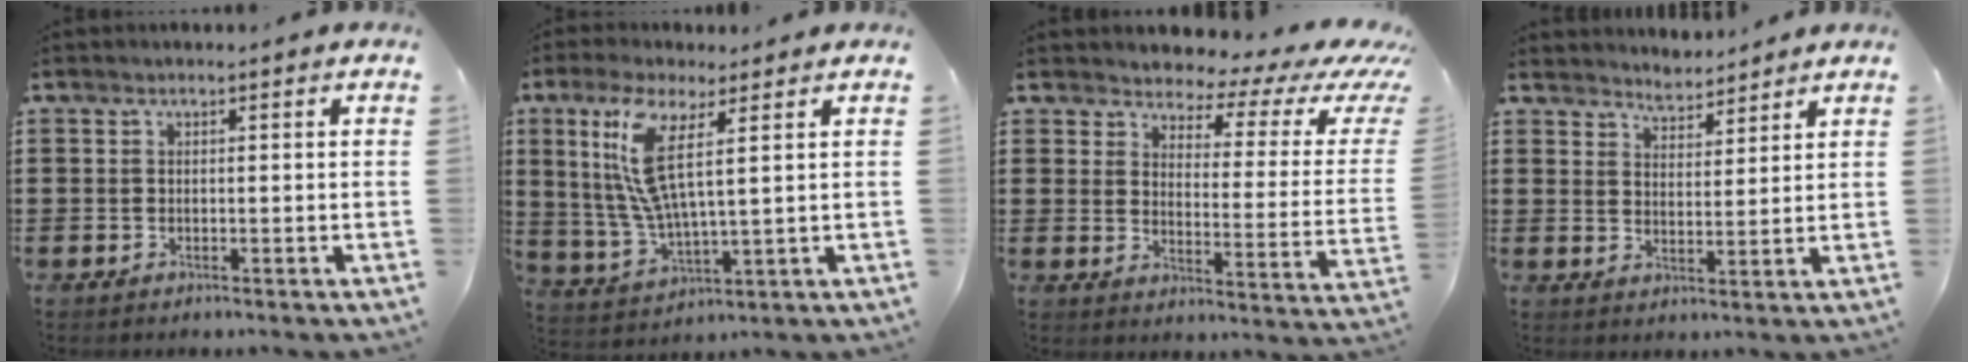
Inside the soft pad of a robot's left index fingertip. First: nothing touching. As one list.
[{"total": 10.2, "force": [4.5, 2.6, 8.8], "torque": [-0.210, -0.009, 0.073]}, {"total": 4.1, "force": [3.3, 1.8, 1.7], "torque": [-0.048, -0.026, 0.051]}, {"total": 3.6, "force": [3.6, 0.4, -0.5], "torque": [-0.002, -0.014, 0.067]}]